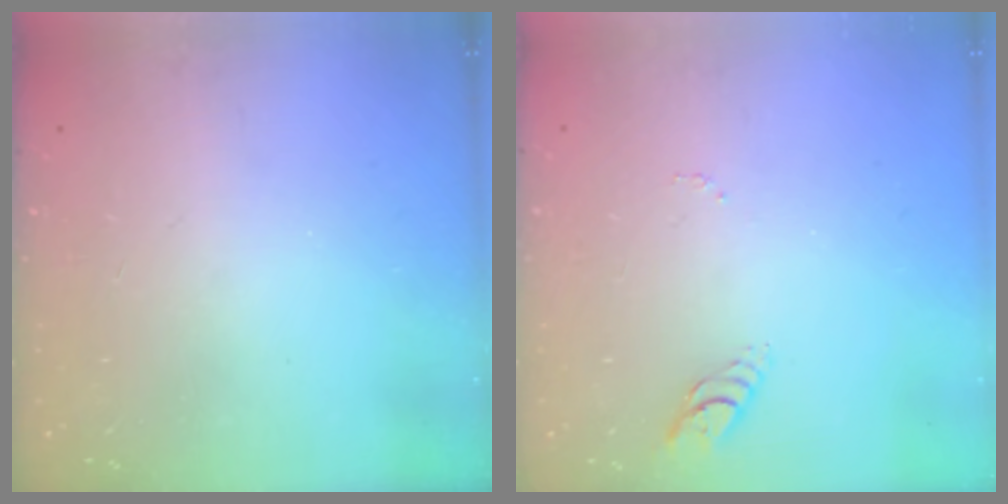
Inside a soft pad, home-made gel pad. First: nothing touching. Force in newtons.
{"total": 4.4, "press": 4.4, "slide": 0.3}